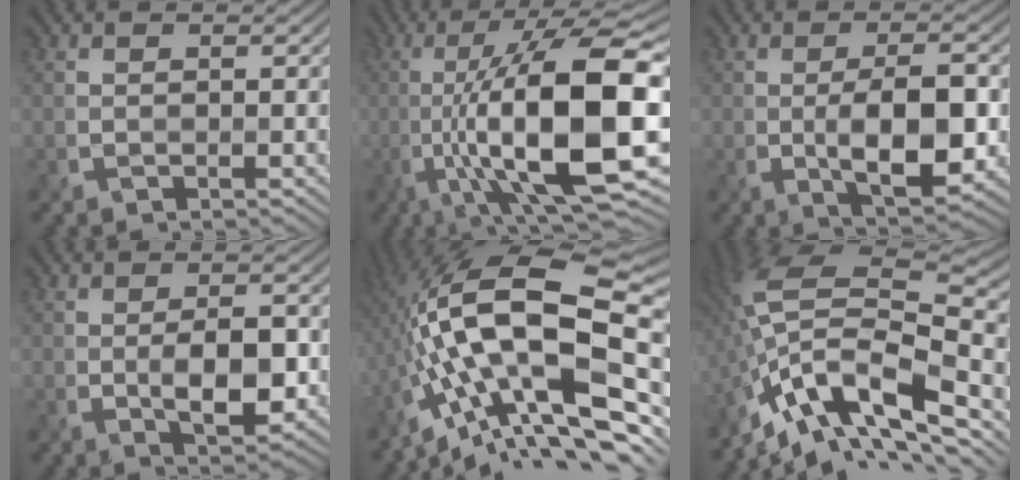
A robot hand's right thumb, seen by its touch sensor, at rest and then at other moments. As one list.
[{"total": 17.1, "force": [-3.0, 4.9, 16.1], "torque": [-0.266, 0.011, -0.043]}, {"total": 7.8, "force": [-1.3, 2.9, 7.1], "torque": [-0.118, -0.008, -0.014]}, {"total": 4.9, "force": [-0.7, 2.2, 4.4], "torque": [-0.075, -0.007, -0.005]}, {"total": 19.4, "force": [-3.5, 7.6, 17.5], "torque": [-0.309, 0.033, -0.080]}, {"total": 15.6, "force": [-7.1, 6.8, 12.1], "torque": [-0.256, 0.002, -0.133]}]